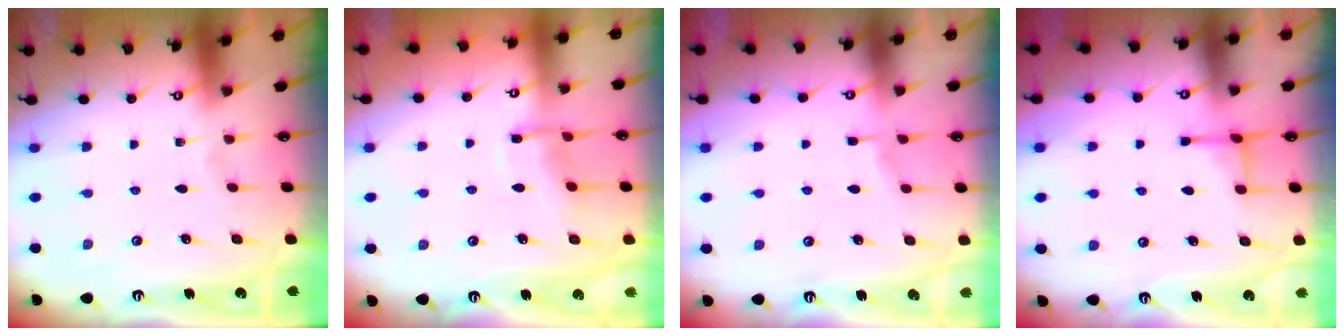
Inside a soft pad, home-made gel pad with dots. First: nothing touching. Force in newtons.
{"total": 7.3, "press": 7.2, "slide": 0.7}
{"total": 3.3, "press": 3.3, "slide": 0.6}
{"total": 3.2, "press": 3.1, "slide": 0.7}